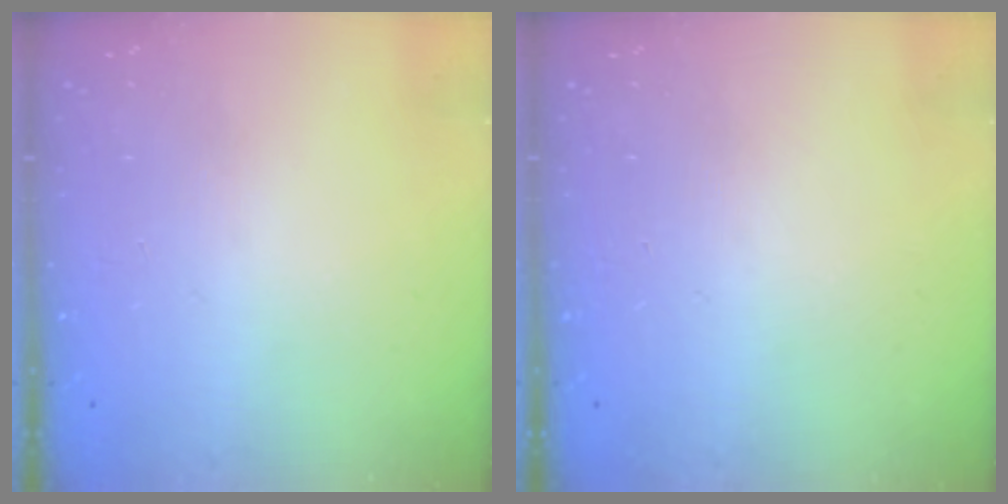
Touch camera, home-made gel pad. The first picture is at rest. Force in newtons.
{"total": 0.0}